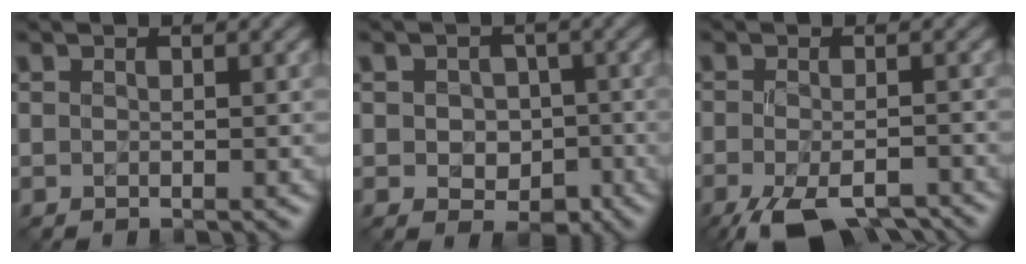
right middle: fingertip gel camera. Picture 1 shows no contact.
{"total": 3.5, "force": [-0.5, 2.7, 2.1], "torque": [-0.026, -0.003, -0.008]}
{"total": 8.7, "force": [-5.8, 3.2, 5.6], "torque": [-0.104, -0.033, -0.087]}